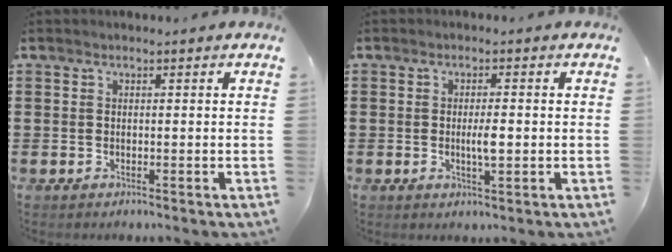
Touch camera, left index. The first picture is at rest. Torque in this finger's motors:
{"motor_torque": [0.19, -0.04, 0.16, 0.04]}